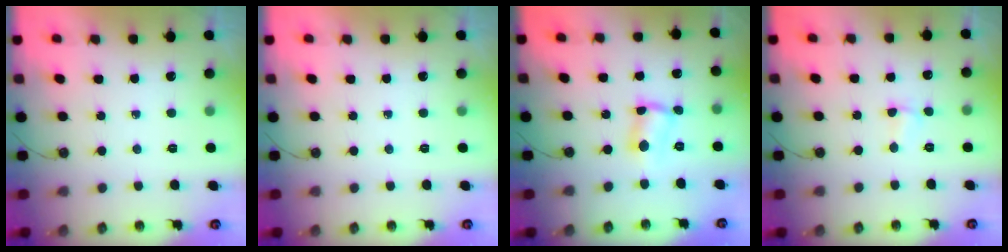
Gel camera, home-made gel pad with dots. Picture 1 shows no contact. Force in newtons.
{"total": 0.0}
{"total": 2.9, "press": 2.9, "slide": 0.4}
{"total": 2.7, "press": 2.6, "slide": 0.7}